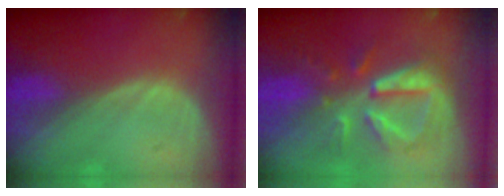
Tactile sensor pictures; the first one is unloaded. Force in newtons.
{"total": 9.0, "press": 8.6, "slide": 2.4}